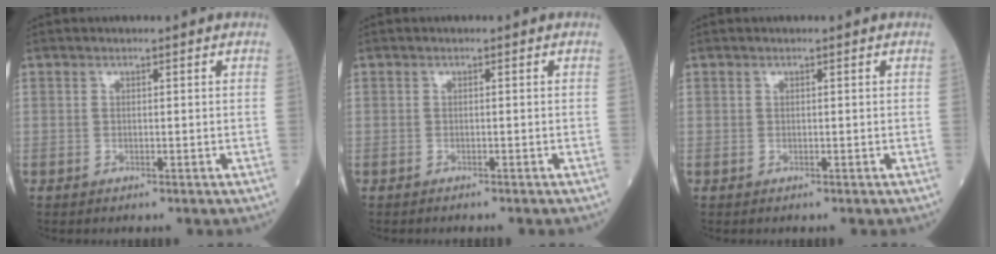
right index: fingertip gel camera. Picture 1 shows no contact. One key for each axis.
{"total": 1.1, "fx": -0.9, "fy": 0.0, "fz": 0.5, "tx": -0.007, "ty": -0.001, "tz": -0.013}
{"total": 0.0}